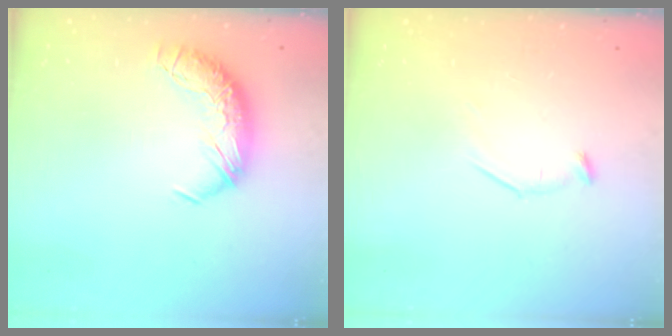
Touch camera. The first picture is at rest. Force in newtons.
{"total": 7.8, "press": 7.7, "slide": 0.6}